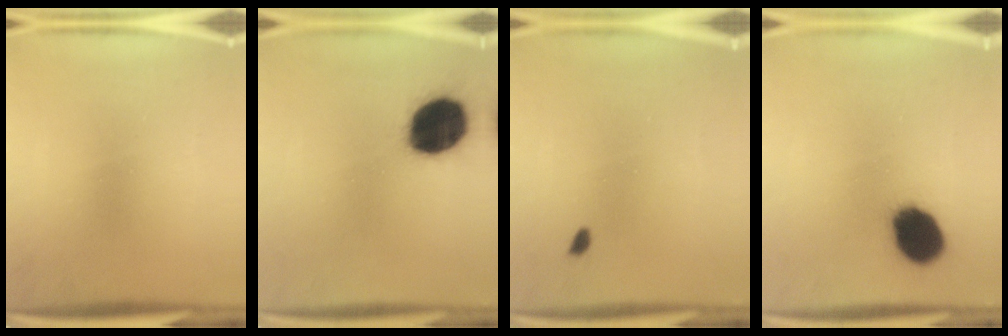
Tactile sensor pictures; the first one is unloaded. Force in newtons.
{"total": 18.5}
{"total": 0.9}
{"total": 14.1}